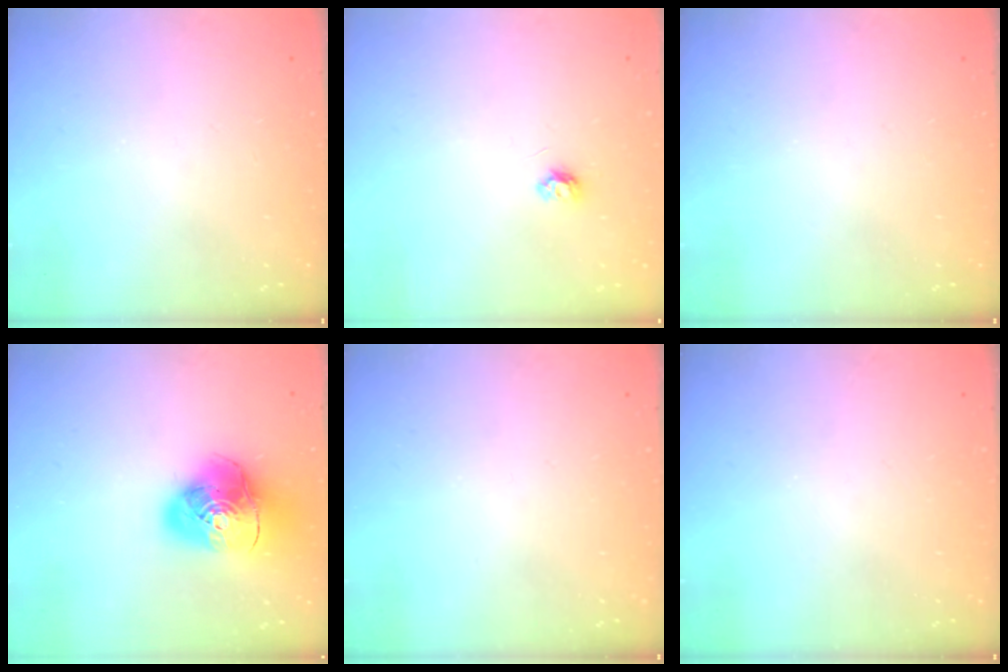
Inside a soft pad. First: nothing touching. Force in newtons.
{"total": 3.5, "press": 3.5, "slide": 0.5}
{"total": 0.0}
{"total": 14.0, "press": 13.9, "slide": 1.8}
{"total": 0.0}
{"total": 0.0}